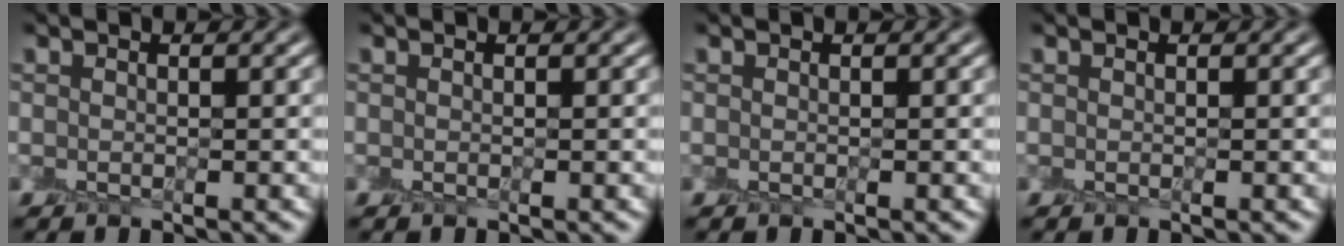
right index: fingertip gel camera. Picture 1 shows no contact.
{"total": 0.0}
{"total": 0.0}
{"total": 0.0}